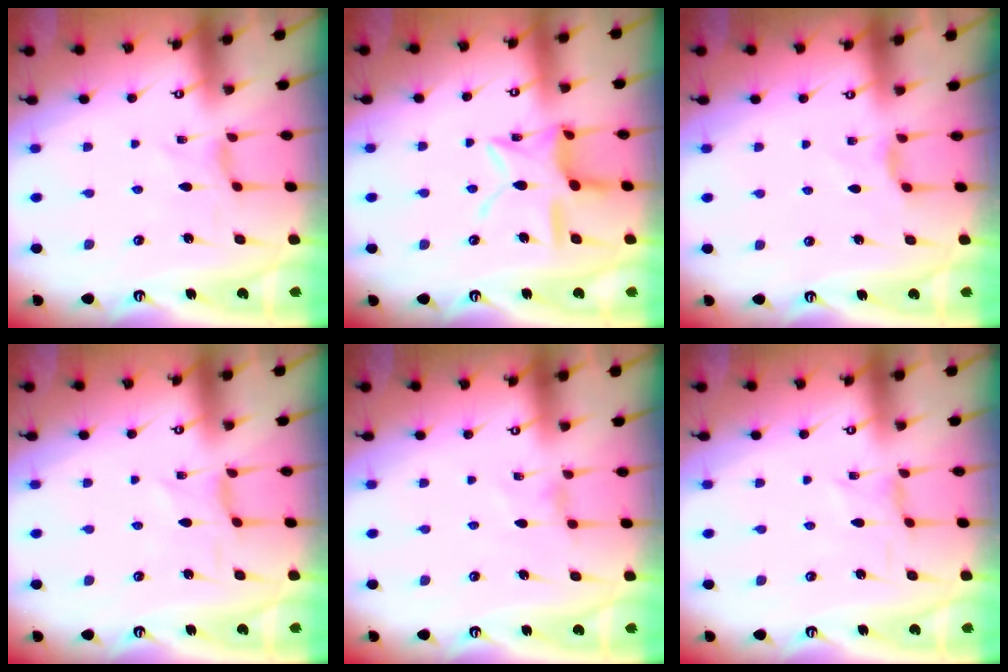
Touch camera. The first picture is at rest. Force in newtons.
{"total": 13.6, "press": 13.6, "slide": 1.1}
{"total": 4.1, "press": 4.0, "slide": 0.5}
{"total": 0.0}
{"total": 1.3, "press": 1.3, "slide": 0.3}
{"total": 0.0}